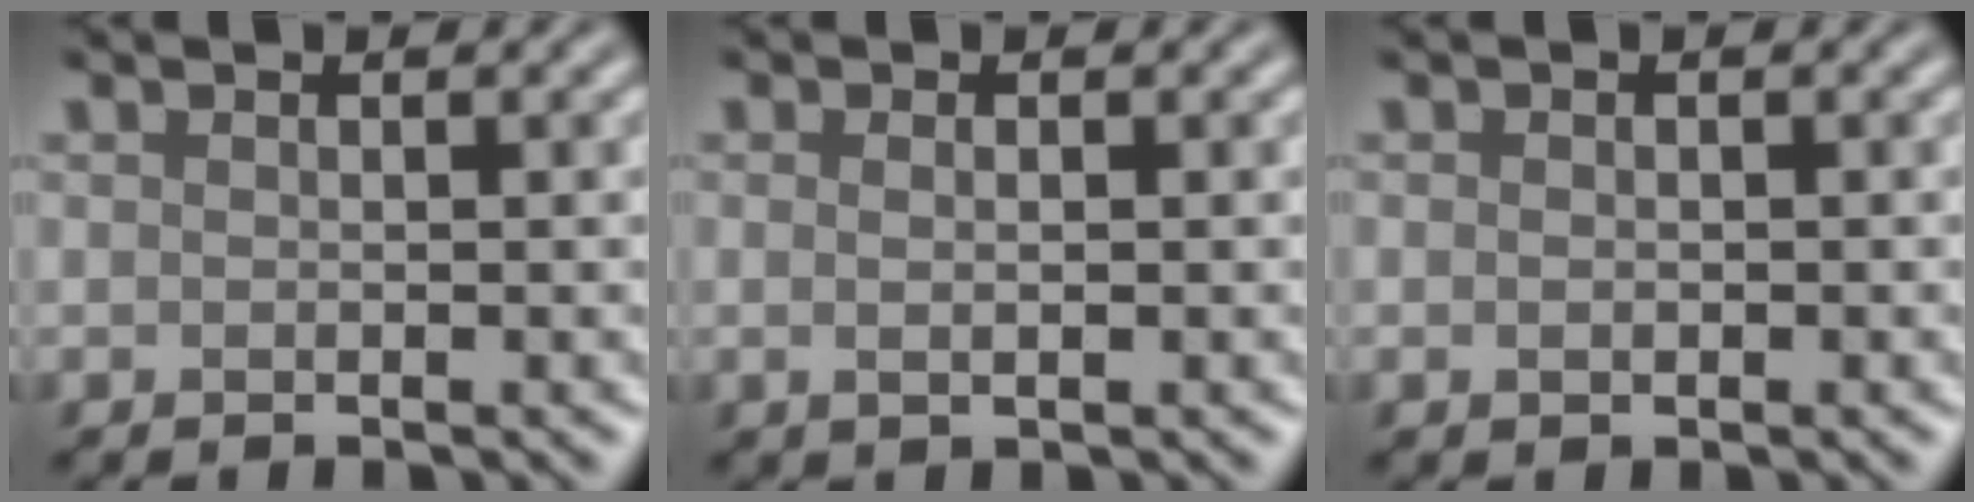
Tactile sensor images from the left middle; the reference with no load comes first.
{"total": 0.9, "force": [0.1, 0.2, 0.8], "torque": [-0.016, 0.000, 0.001]}
{"total": 0.7, "force": [0.0, 0.5, 0.4], "torque": [-0.006, -0.001, -0.001]}